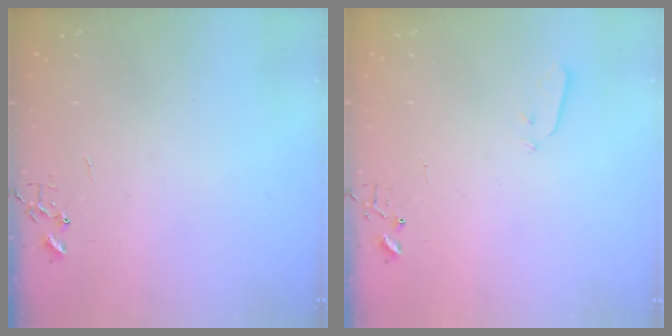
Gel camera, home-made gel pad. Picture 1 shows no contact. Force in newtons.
{"total": 3.0, "press": 2.9, "slide": 0.7}